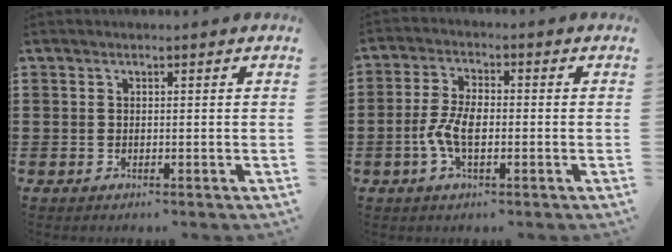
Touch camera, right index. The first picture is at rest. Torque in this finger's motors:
{"motor_torque": [2.14, 0.00, 0.29, 0.01]}